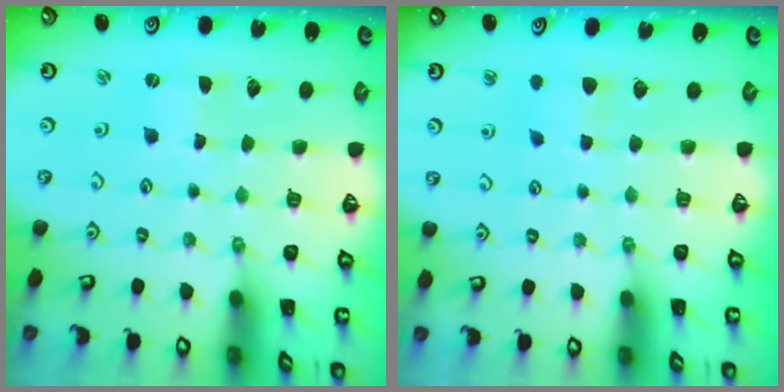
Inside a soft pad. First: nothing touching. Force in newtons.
{"total": 5.0, "press": 4.9, "slide": 0.5}